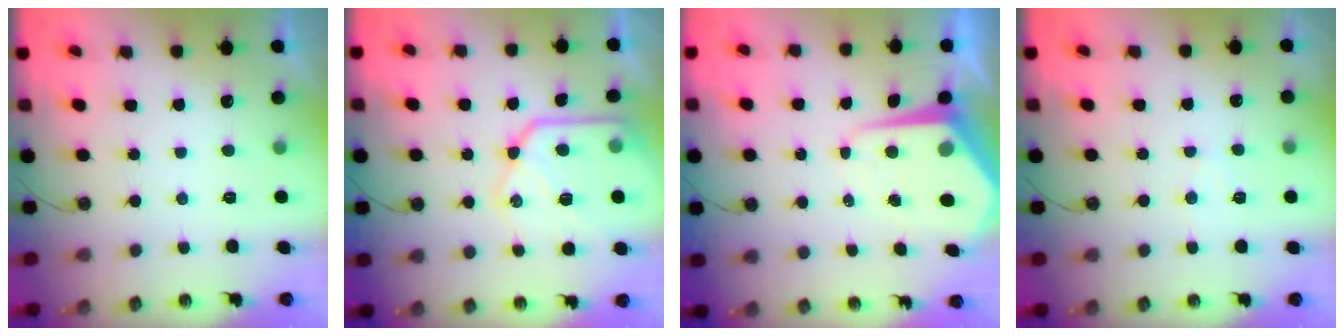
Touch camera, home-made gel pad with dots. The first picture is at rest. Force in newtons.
{"total": 19.1, "press": 19.1, "slide": 1.6}
{"total": 7.6, "press": 7.6, "slide": 0.6}
{"total": 5.6, "press": 5.6, "slide": 0.3}